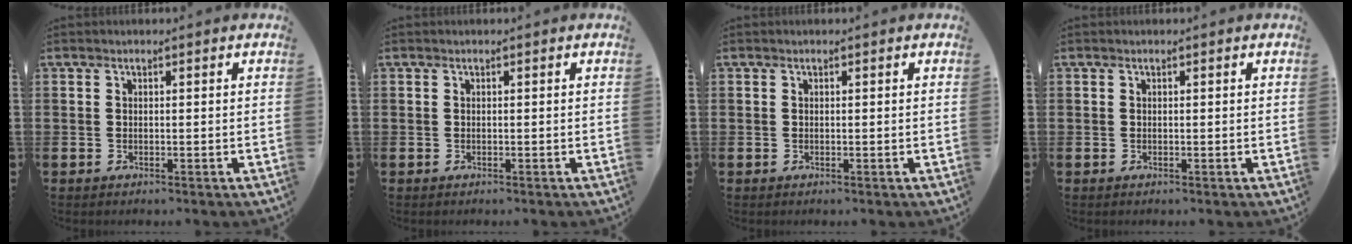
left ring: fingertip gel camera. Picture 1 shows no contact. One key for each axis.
{"total": 0.0}
{"total": 0.0}
{"total": 0.0}